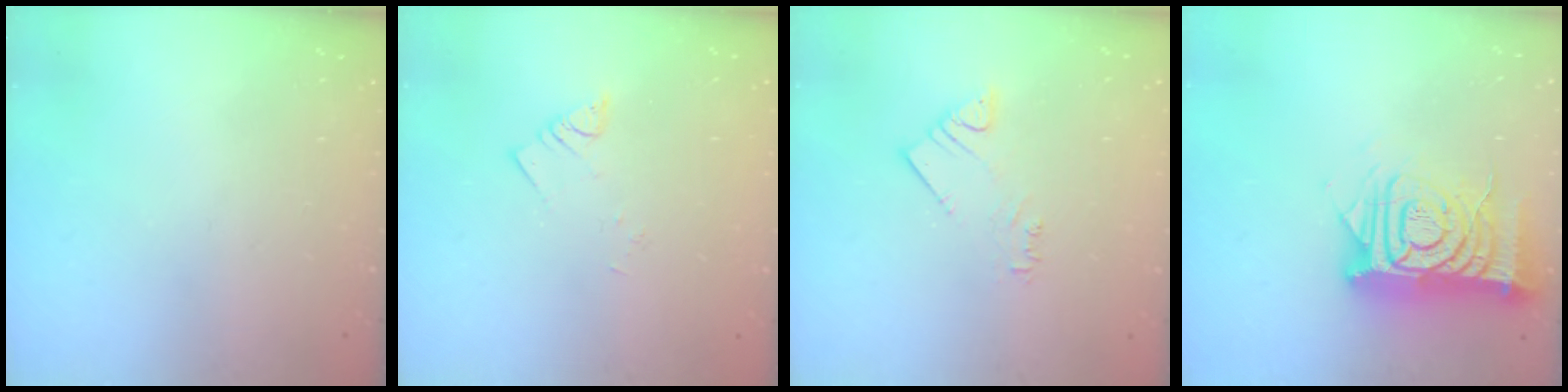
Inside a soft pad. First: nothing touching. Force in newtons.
{"total": 1.9, "press": 1.9, "slide": 0.2}
{"total": 3.2, "press": 3.2, "slide": 0.2}
{"total": 16.5, "press": 16.5, "slide": 1.5}